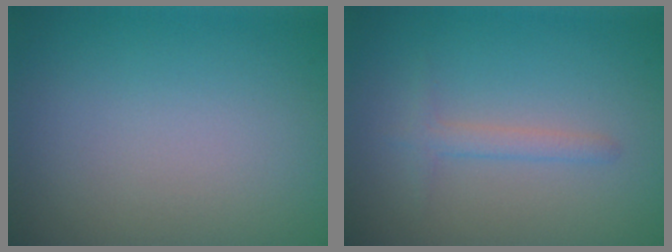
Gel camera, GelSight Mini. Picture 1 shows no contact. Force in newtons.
{"total": 1.4, "press": 1.4, "slide": 0.1}